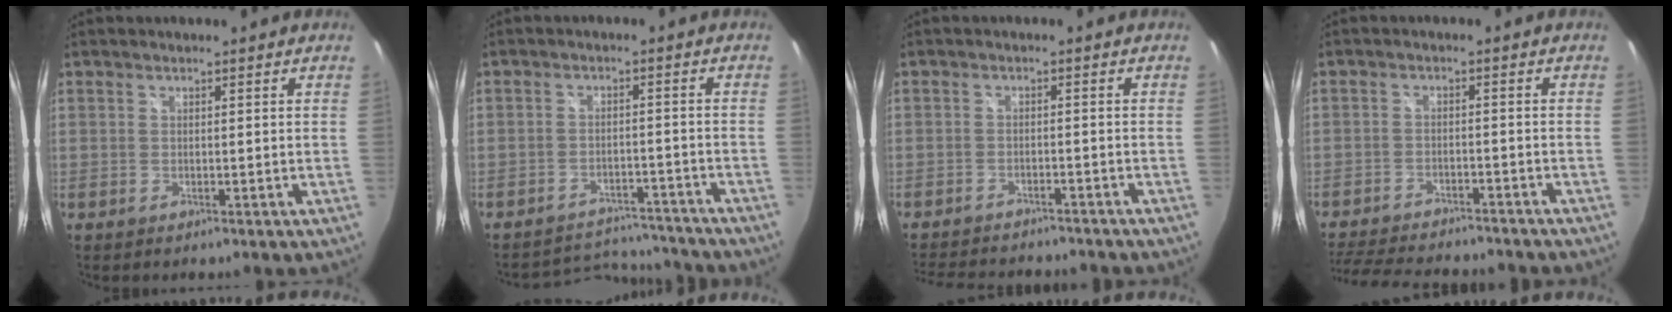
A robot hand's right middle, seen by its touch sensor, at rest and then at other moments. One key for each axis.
{"total": 10.6, "fx": -10.2, "fy": 2.4, "fz": 1.2, "tx": -0.035, "ty": 0.024, "tz": -0.138}
{"total": 12.4, "fx": -11.0, "fy": 3.2, "fz": 4.8, "tx": -0.106, "ty": -0.018, "tz": -0.161}
{"total": 16.4, "fx": -14.3, "fy": 4.0, "fz": 6.9, "tx": -0.150, "ty": -0.023, "tz": -0.212}